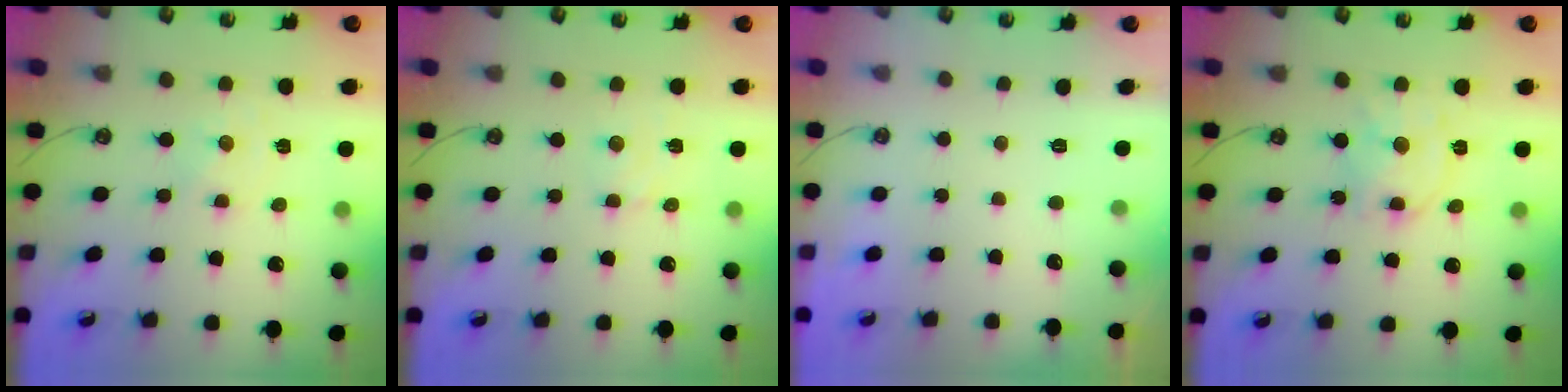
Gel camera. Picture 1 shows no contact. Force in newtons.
{"total": 2.5, "press": 2.5, "slide": 0.4}
{"total": 0.0}
{"total": 10.7, "press": 10.7, "slide": 1.0}